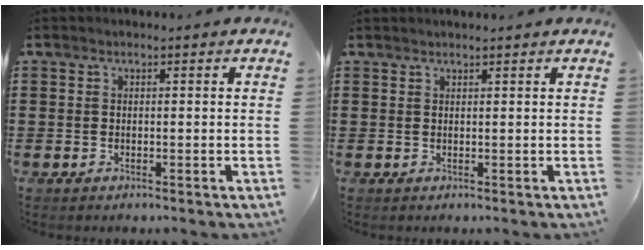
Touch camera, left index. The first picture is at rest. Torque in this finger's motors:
{"motor_torque": [0.02, 0.18, 0.13, 0.00]}